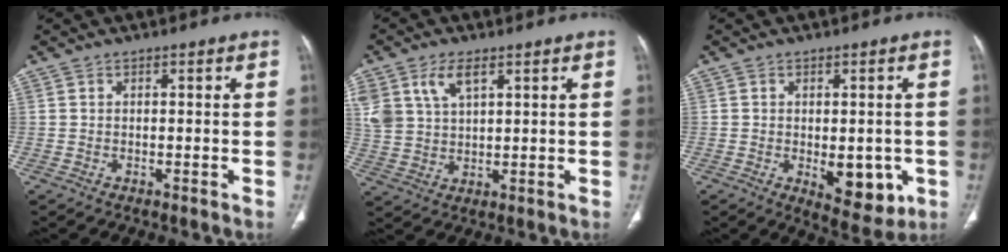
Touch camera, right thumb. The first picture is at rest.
{"total": 8.9, "force": [4.4, 5.0, 5.9], "torque": [-0.121, -0.008, 0.094]}
{"total": 8.7, "force": [-2.0, 4.6, 7.0], "torque": [-0.062, -0.010, -0.014]}